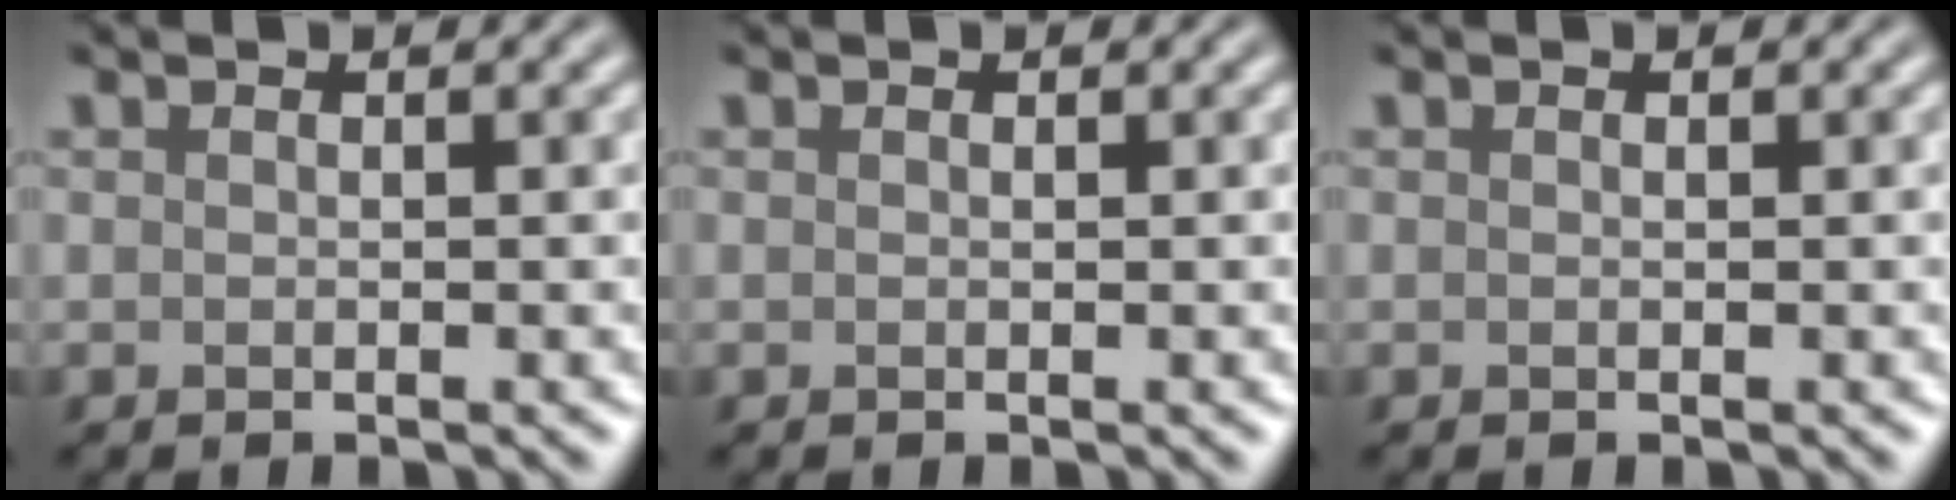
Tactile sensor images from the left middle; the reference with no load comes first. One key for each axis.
{"total": 0.0}
{"total": 0.0}